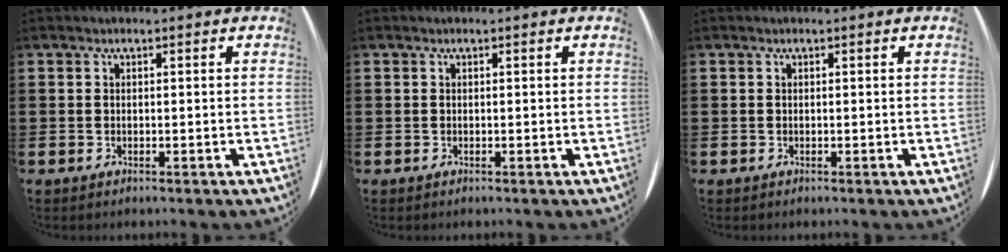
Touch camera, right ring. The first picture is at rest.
{"total": 0.0}
{"total": 0.0}